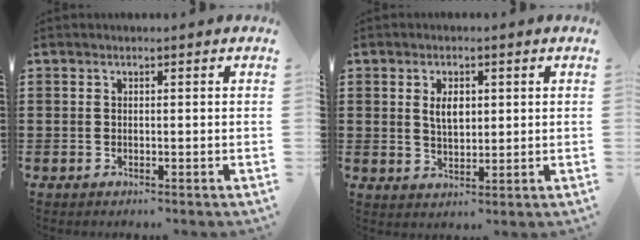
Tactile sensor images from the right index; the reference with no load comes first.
{"total": 3.7, "force": [0.9, 2.0, 3.0], "torque": [-0.056, 0.006, 0.013]}